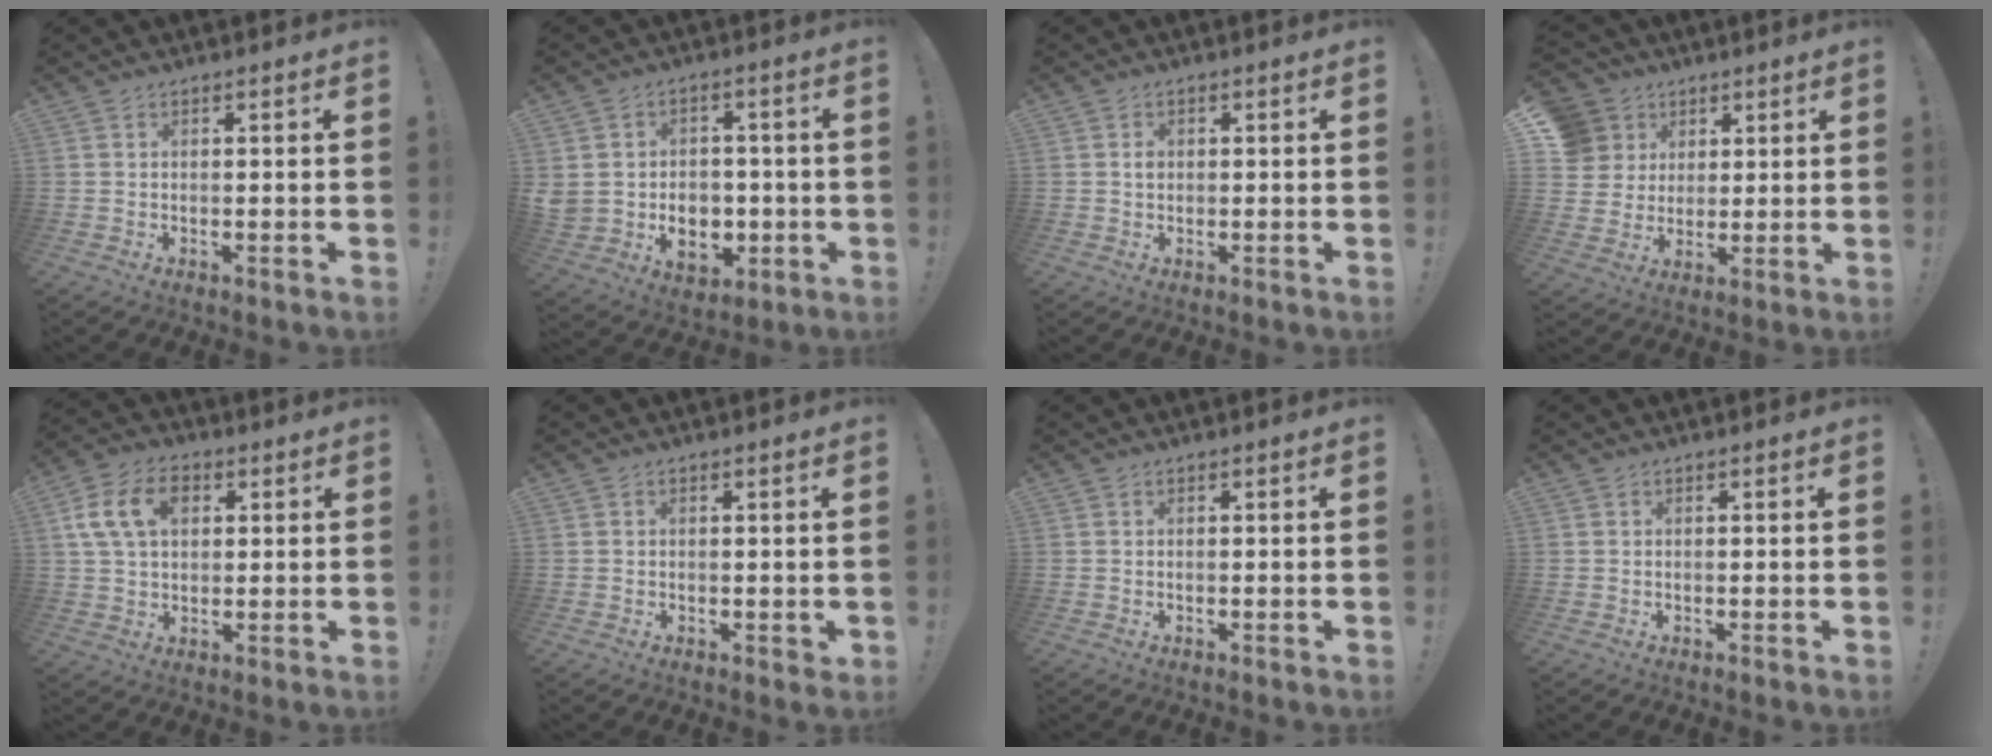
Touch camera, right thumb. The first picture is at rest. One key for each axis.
{"total": 10.8, "fx": -1.8, "fy": 8.8, "fz": 5.9, "tx": -0.099, "ty": 0.001, "tz": -0.024}
{"total": 1.3, "fx": 0.1, "fy": 1.2, "fz": 0.5, "tx": 0.004, "ty": -0.002, "tz": -0.001}
{"total": 11.0, "fx": 3.7, "fy": 9.9, "fz": 3.0, "tx": -0.031, "ty": -0.016, "tz": 0.080}
{"total": 12.8, "fx": 4.1, "fy": 8.7, "fz": 8.4, "tx": -0.146, "ty": 0.007, "tz": 0.080}
{"total": 1.1, "fx": 0.5, "fy": 0.8, "fz": 0.6, "tx": -0.002, "ty": -0.002, "tz": 0.008}
{"total": 0.0}
{"total": 0.0}